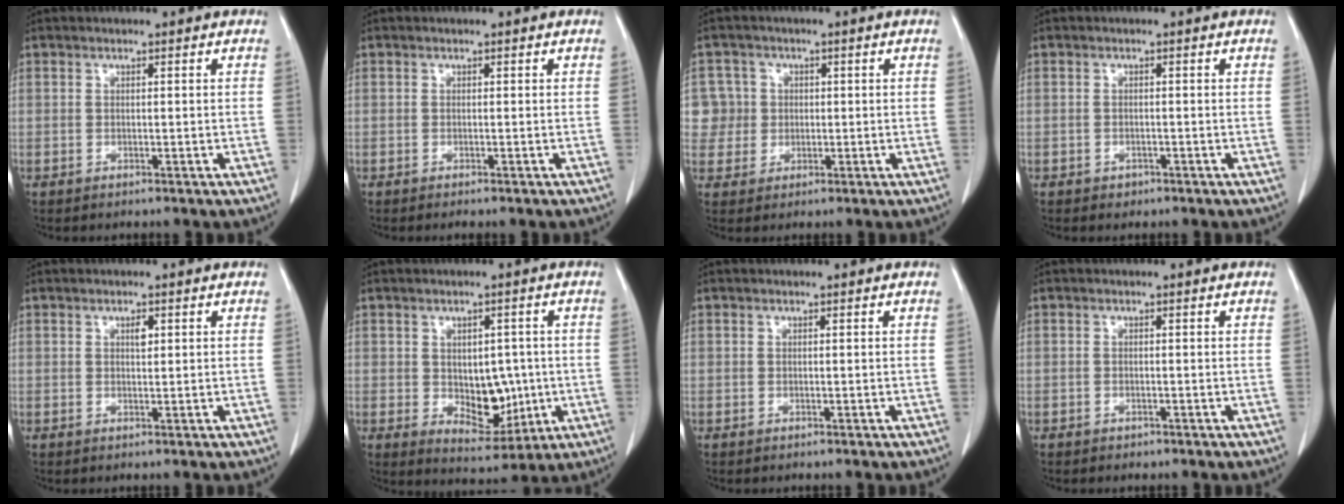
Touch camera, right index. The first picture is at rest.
{"total": 0.7, "force": [-0.6, 0.1, 0.4], "torque": [-0.006, -0.001, -0.010]}
{"total": 5.6, "force": [0.8, 5.5, -0.1], "torque": [0.015, 0.018, 0.017]}
{"total": 1.2, "force": [-0.7, 0.9, 0.3], "torque": [-0.007, 0.002, -0.008]}
{"total": 1.2, "force": [0.5, 0.5, 1.0], "torque": [-0.017, 0.000, 0.007]}
{"total": 7.8, "force": [-0.5, 4.9, 6.0], "torque": [-0.082, 0.000, 0.010]}
{"total": 0.0}
{"total": 0.6, "force": [-0.4, 0.4, 0.1], "torque": [-0.009, 0.000, -0.006]}